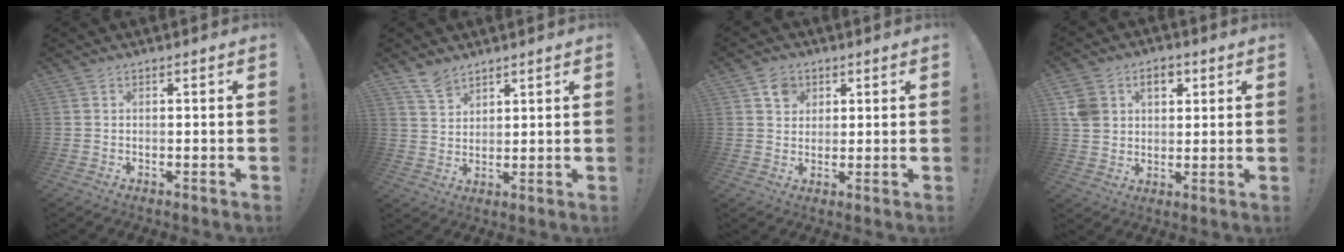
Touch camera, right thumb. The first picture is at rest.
{"total": 6.4, "force": [5.2, 3.3, 1.6], "torque": [-0.031, -0.033, 0.100]}
{"total": 5.5, "force": [2.7, 4.5, 1.6], "torque": [-0.018, -0.008, 0.049]}
{"total": 10.2, "force": [3.9, 8.3, 4.4], "torque": [-0.076, -0.008, 0.078]}